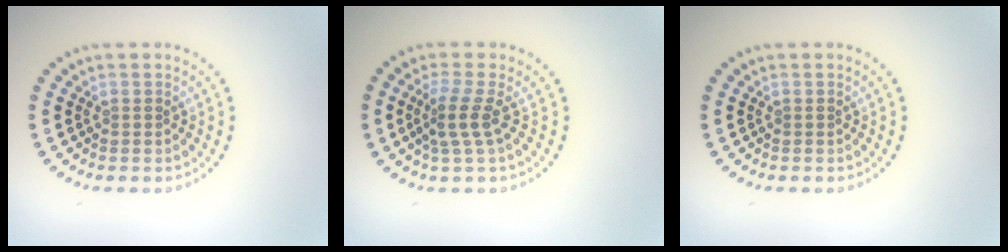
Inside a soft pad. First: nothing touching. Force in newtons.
{"total": 2.7, "press": 1.9, "slide": 1.9}
{"total": 0.0}